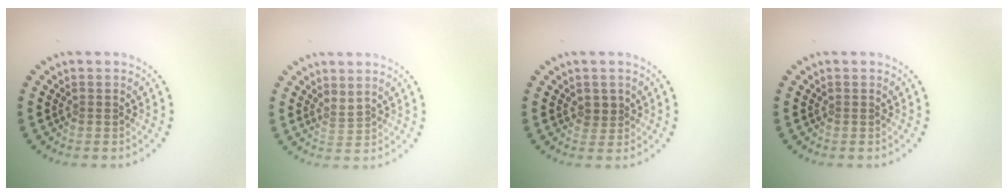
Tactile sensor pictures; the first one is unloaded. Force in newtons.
{"total": 0.9, "press": 0.3, "slide": 0.9}
{"total": 1.3, "press": 1.1, "slide": 0.6}
{"total": 0.0}